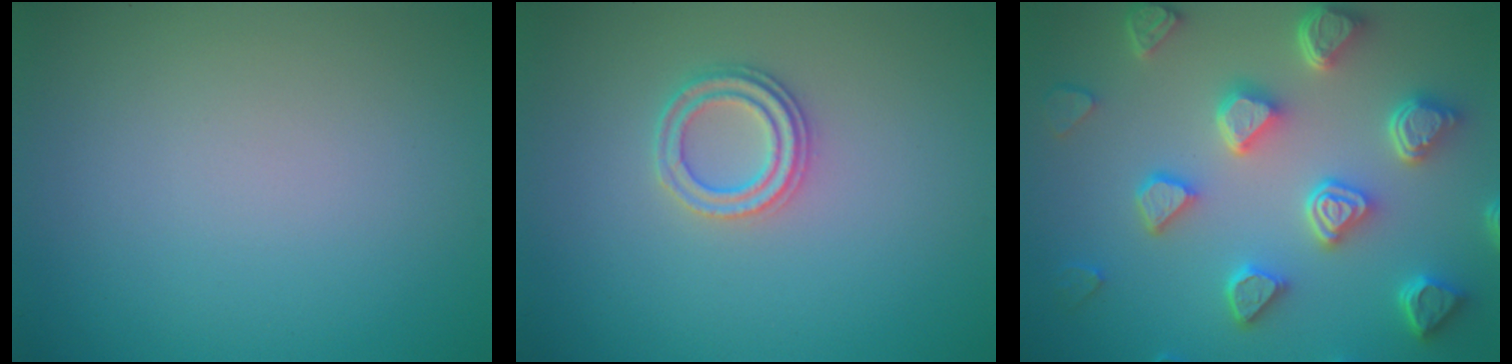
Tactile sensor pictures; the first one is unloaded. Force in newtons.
{"total": 2.3, "press": 2.1, "slide": 0.8}
{"total": 7.0, "press": 5.7, "slide": 4.1}